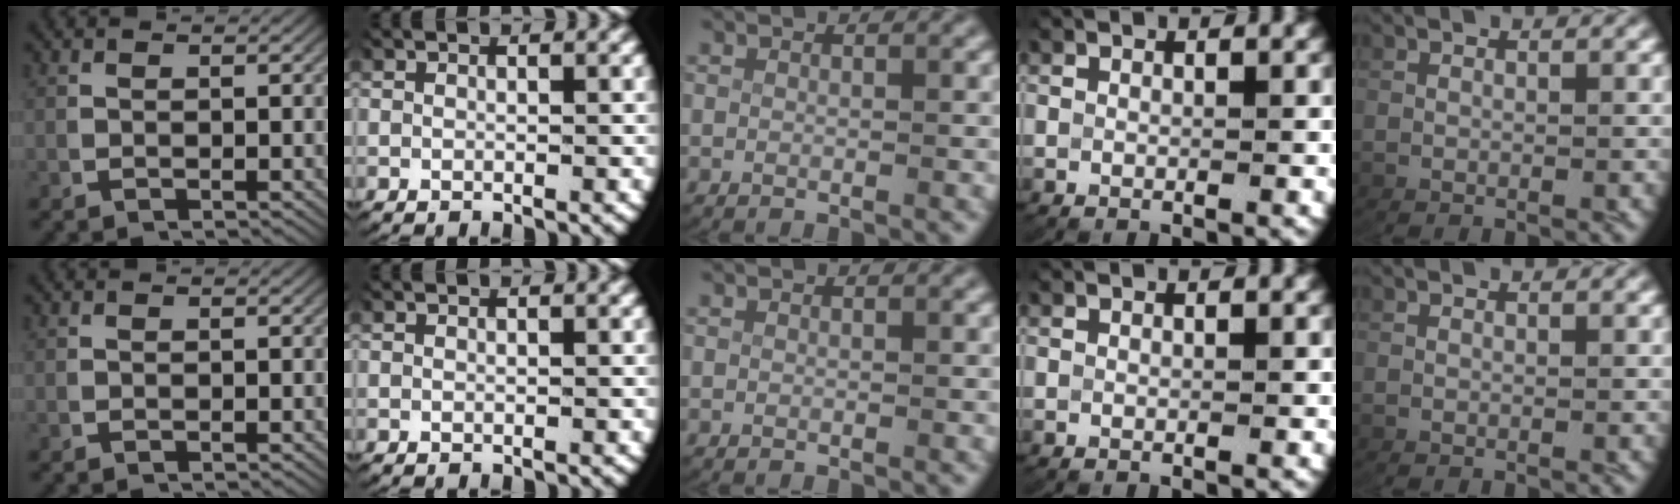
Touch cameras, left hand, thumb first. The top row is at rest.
{}